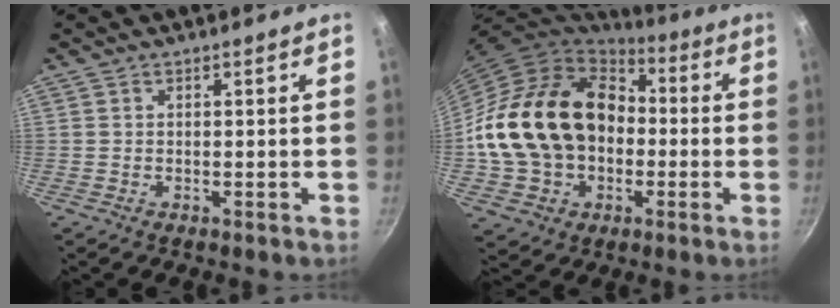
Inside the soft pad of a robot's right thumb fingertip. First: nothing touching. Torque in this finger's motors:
{"motor_torque": [-0.22, 1.92, 1.50, -1.28, 0.34]}